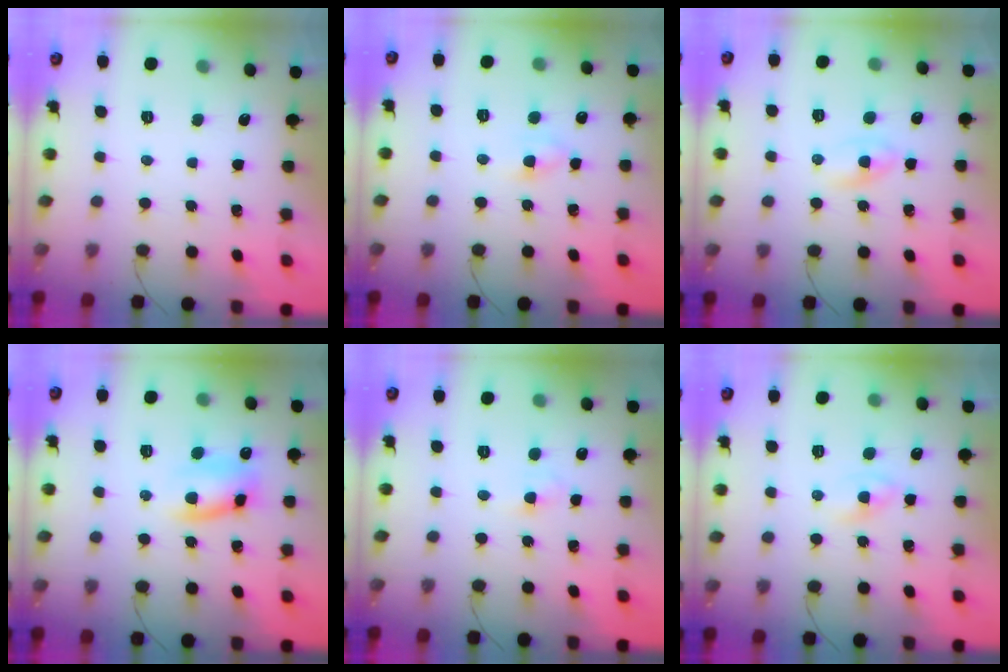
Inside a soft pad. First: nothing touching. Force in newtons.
{"total": 3.7, "press": 3.5, "slide": 1.3}
{"total": 1.9, "press": 1.7, "slide": 0.8}
{"total": 9.5, "press": 9.4, "slide": 1.6}
{"total": 2.5, "press": 2.3, "slide": 0.9}
{"total": 1.6, "press": 1.4, "slide": 0.9}